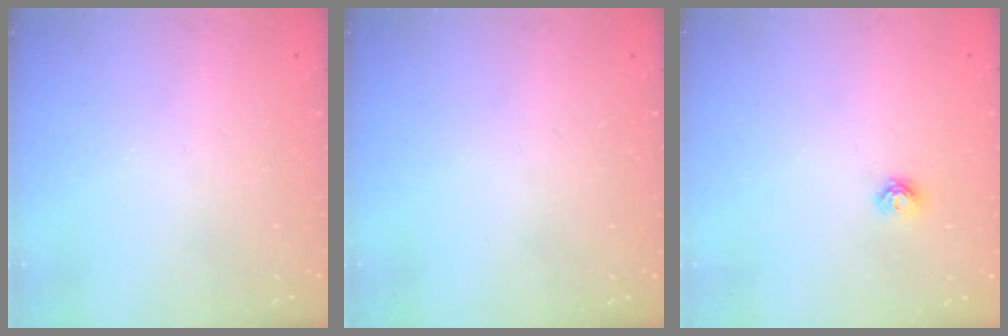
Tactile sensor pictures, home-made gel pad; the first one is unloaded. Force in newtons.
{"total": 0.0}
{"total": 4.0, "press": 4.0, "slide": 0.5}